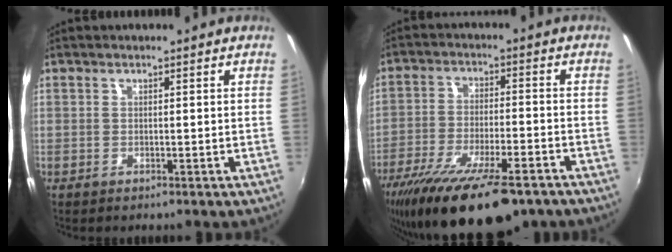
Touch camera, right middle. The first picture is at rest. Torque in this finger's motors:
{"motor_torque": [1.51, -0.63, 1.05, 0.21]}